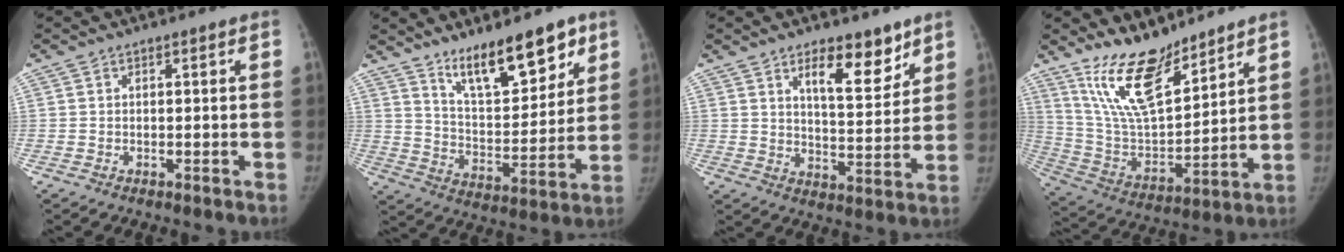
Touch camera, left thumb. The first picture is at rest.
{"total": 15.3, "force": [10.6, 5.3, 9.7], "torque": [-0.115, -0.072, 0.185]}
{"total": 10.7, "force": [6.8, 4.2, 7.0], "torque": [-0.078, -0.049, 0.111]}
{"total": 16.0, "force": [12.3, 5.2, 8.8], "torque": [-0.130, -0.078, 0.241]}